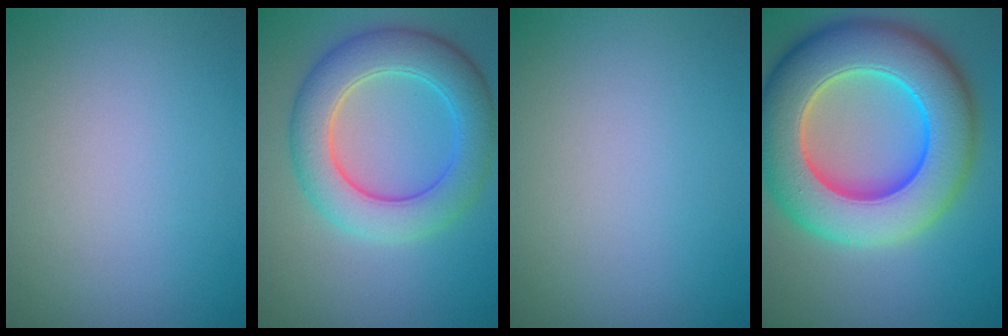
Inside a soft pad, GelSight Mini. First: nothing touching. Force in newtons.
{"total": 7.0, "press": 7.0, "slide": 0.3}
{"total": 0.0}
{"total": 13.5, "press": 13.3, "slide": 2.2}